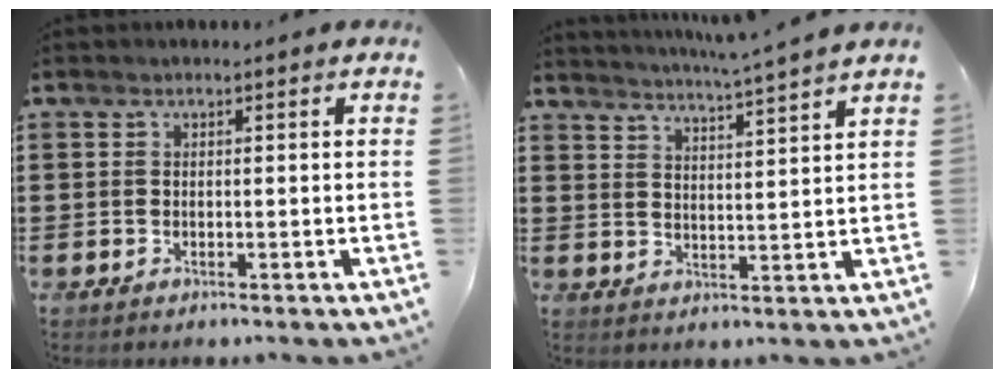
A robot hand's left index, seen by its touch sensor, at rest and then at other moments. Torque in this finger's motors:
{"motor_torque": [2.14, 0.00, 0.26, 0.18]}